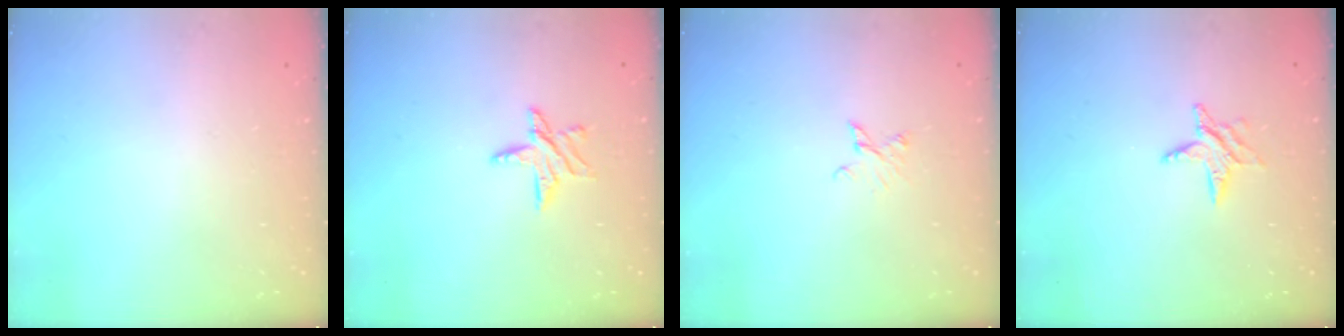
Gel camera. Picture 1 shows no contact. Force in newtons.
{"total": 8.1, "press": 8.1, "slide": 0.4}
{"total": 2.5, "press": 2.5, "slide": 0.3}
{"total": 5.2, "press": 5.1, "slide": 0.5}